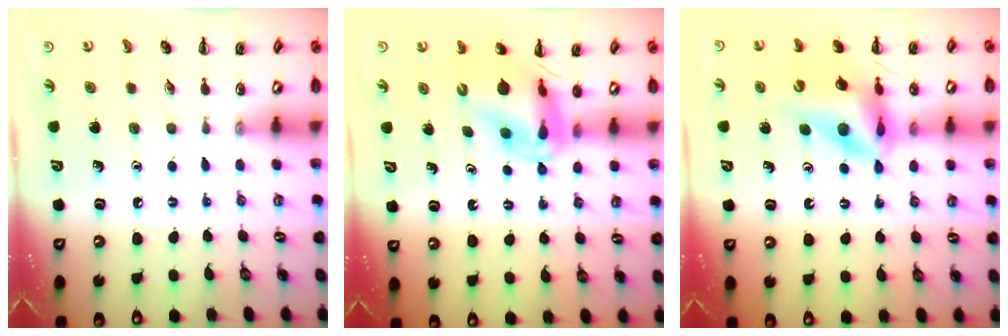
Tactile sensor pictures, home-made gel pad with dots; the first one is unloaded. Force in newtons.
{"total": 11.2, "press": 10.6, "slide": 3.6}
{"total": 11.8, "press": 11.2, "slide": 3.7}